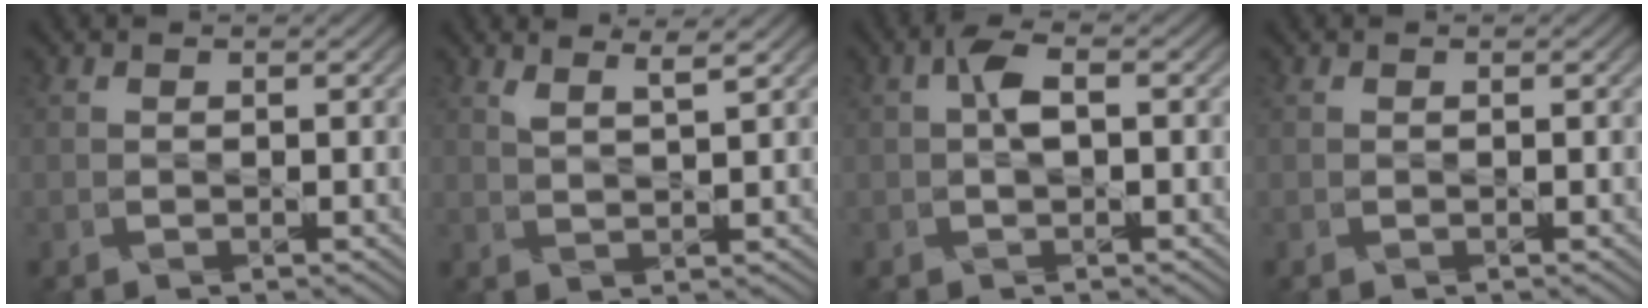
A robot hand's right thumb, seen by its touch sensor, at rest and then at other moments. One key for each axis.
{"total": 2.3, "fx": 2.0, "fy": 0.0, "fz": 1.2, "tx": -0.016, "ty": 0.005, "tz": 0.037}
{"total": 2.2, "fx": 0.2, "fy": 0.8, "fz": 2.0, "tx": -0.042, "ty": 0.009, "tz": 0.003}
{"total": 0.0}